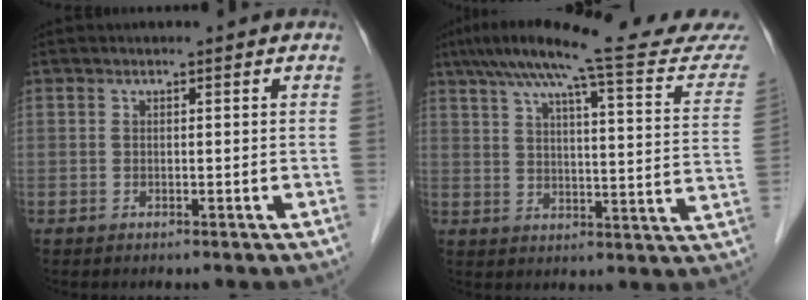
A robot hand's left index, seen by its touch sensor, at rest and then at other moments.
{"total": 22.3, "force": [19.9, 0.8, 10.1], "torque": [-0.153, -0.019, 0.253]}